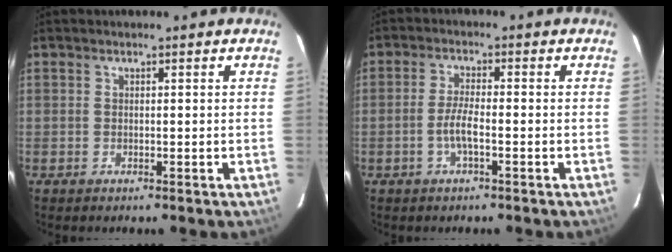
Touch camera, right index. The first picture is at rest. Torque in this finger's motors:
{"motor_torque": [0.49, -0.29, 0.40, 0.08]}